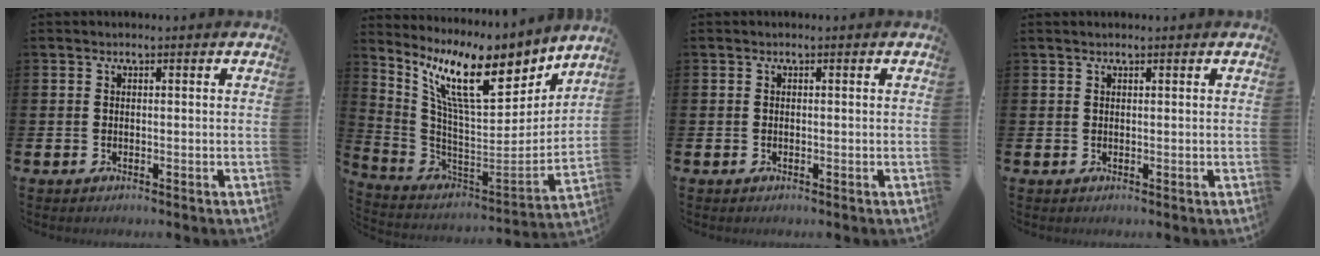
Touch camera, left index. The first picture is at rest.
{"total": 12.9, "force": [8.6, 3.3, 8.9], "torque": [-0.190, -0.055, 0.145]}
{"total": 0.0}
{"total": 0.5, "force": [0.5, 0.0, 0.2], "torque": [0.001, -0.001, 0.008]}